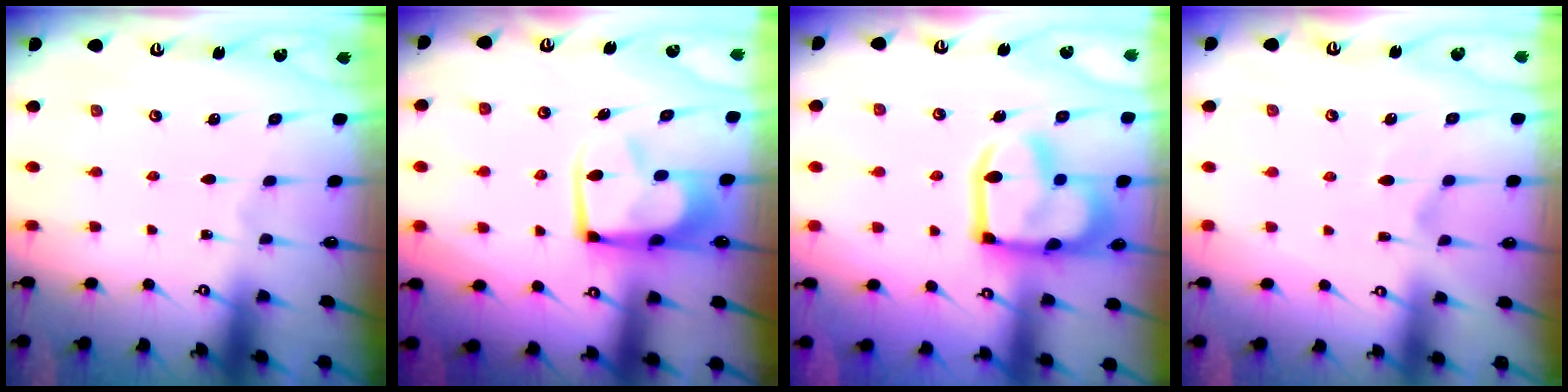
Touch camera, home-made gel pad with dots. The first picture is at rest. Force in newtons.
{"total": 10.5, "press": 10.4, "slide": 1.4}
{"total": 20.2, "press": 20.2, "slide": 1.5}
{"total": 1.8, "press": 1.2, "slide": 1.3}